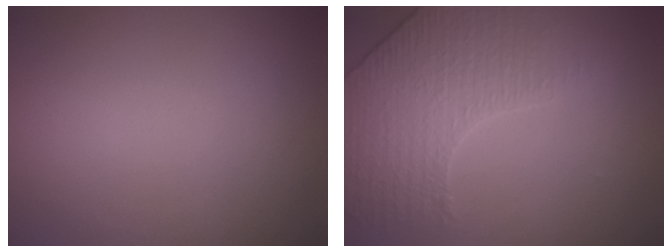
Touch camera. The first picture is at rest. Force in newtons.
{"total": 3.8, "press": 3.6, "slide": 1.2}